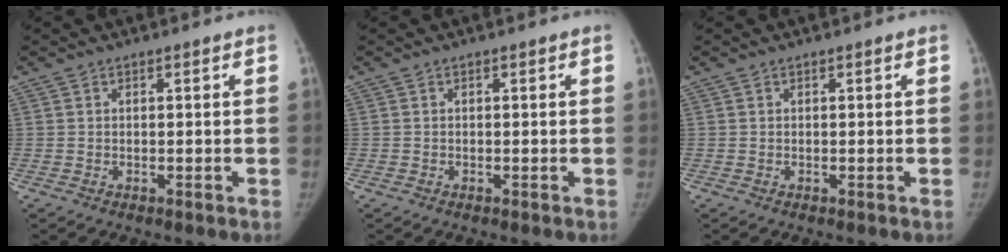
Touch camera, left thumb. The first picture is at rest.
{"total": 0.0}
{"total": 0.0}